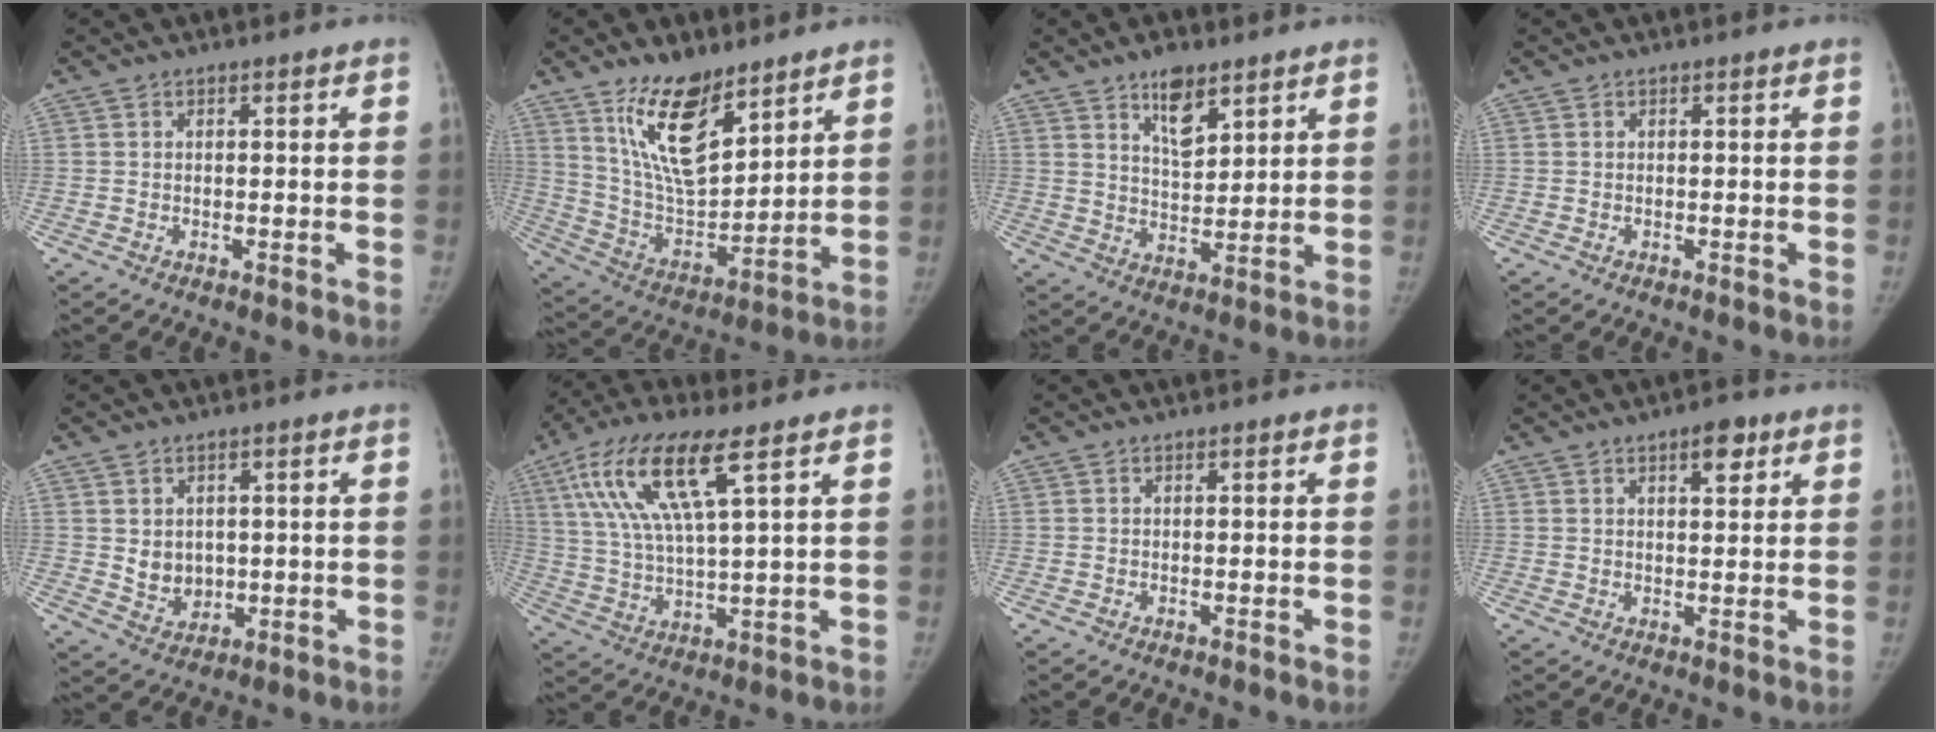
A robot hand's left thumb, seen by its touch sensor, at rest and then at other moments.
{"total": 16.4, "force": [10.5, 7.1, 10.5], "torque": [-0.145, -0.071, 0.206]}
{"total": 7.8, "force": [5.0, 3.5, 4.9], "torque": [-0.059, -0.035, 0.085]}
{"total": 0.0}
{"total": 5.5, "force": [0.6, 4.6, 3.0], "torque": [-0.026, -0.011, 0.026]}
{"total": 15.2, "force": [6.9, 3.6, 13.0], "torque": [-0.277, -0.012, 0.133]}
{"total": 0.0}
{"total": 4.5, "force": [2.5, 1.9, 3.1], "torque": [-0.031, -0.011, 0.034]}